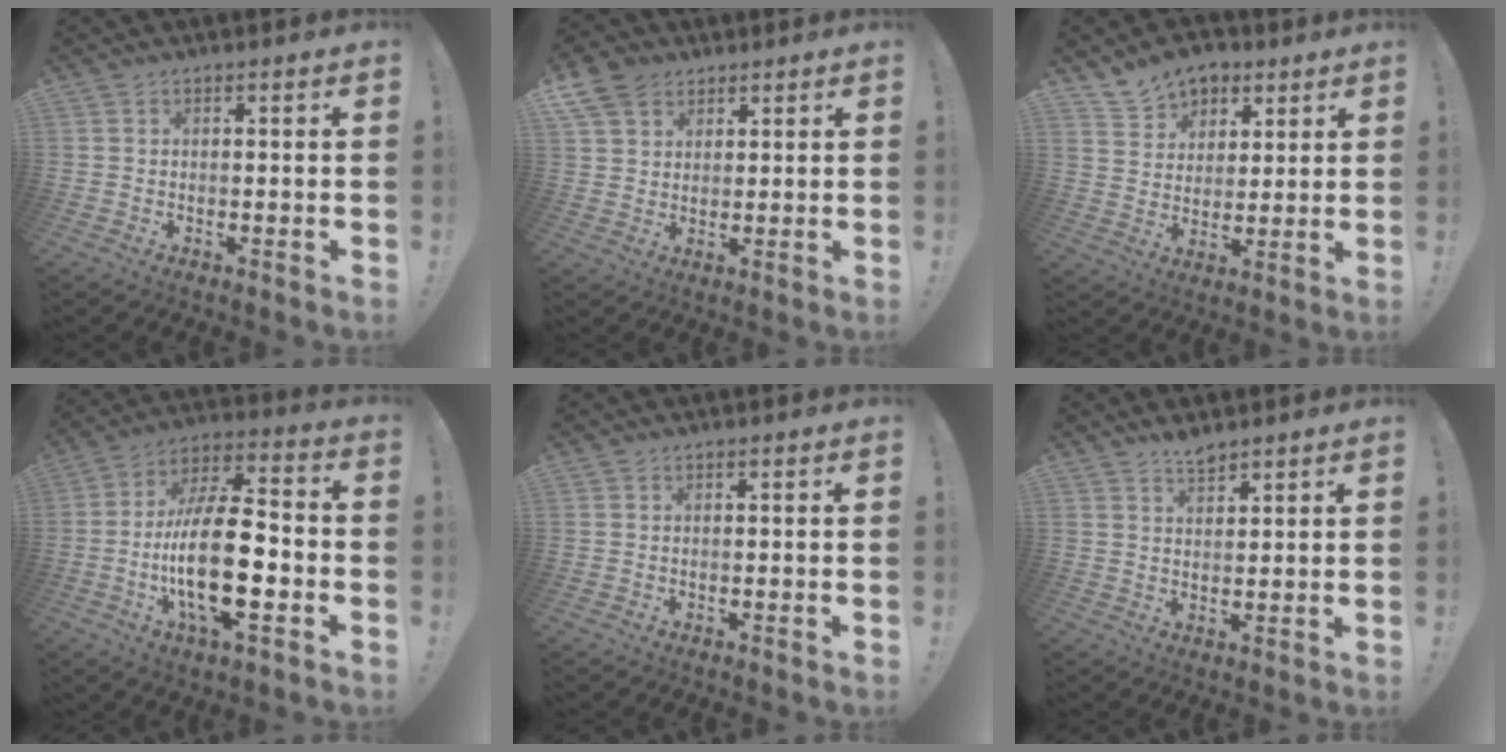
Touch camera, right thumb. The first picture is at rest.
{"total": 8.5, "force": [5.0, 6.0, 3.4], "torque": [-0.059, -0.016, 0.100]}
{"total": 10.2, "force": [6.8, 7.1, 2.6], "torque": [-0.047, -0.040, 0.135]}
{"total": 21.8, "force": [-4.3, 8.4, 19.6], "torque": [-0.369, 0.011, -0.072]}
{"total": 0.0}
{"total": 3.6, "force": [3.2, 1.0, 1.3], "torque": [-0.023, -0.018, 0.057]}